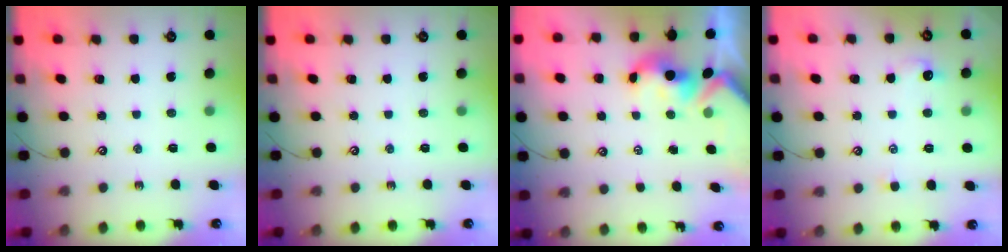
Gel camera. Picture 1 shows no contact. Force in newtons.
{"total": 0.0}
{"total": 2.1, "press": 1.9, "slide": 0.7}
{"total": 1.3, "press": 1.2, "slide": 0.4}